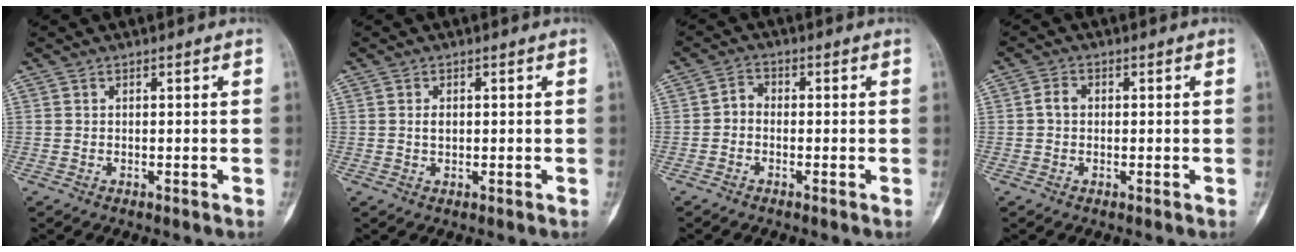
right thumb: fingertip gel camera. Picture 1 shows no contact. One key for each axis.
{"total": 1.5, "fx": 0.2, "fy": 0.9, "fz": 1.1, "tx": -0.018, "ty": 0.000, "tz": 0.003}
{"total": 2.1, "fx": -0.6, "fy": 1.7, "fz": 1.2, "tx": -0.010, "ty": 0.009, "tz": -0.022}
{"total": 2.2, "fx": 0.0, "fy": 1.7, "fz": 1.4, "tx": -0.022, "ty": 0.007, "tz": -0.004}